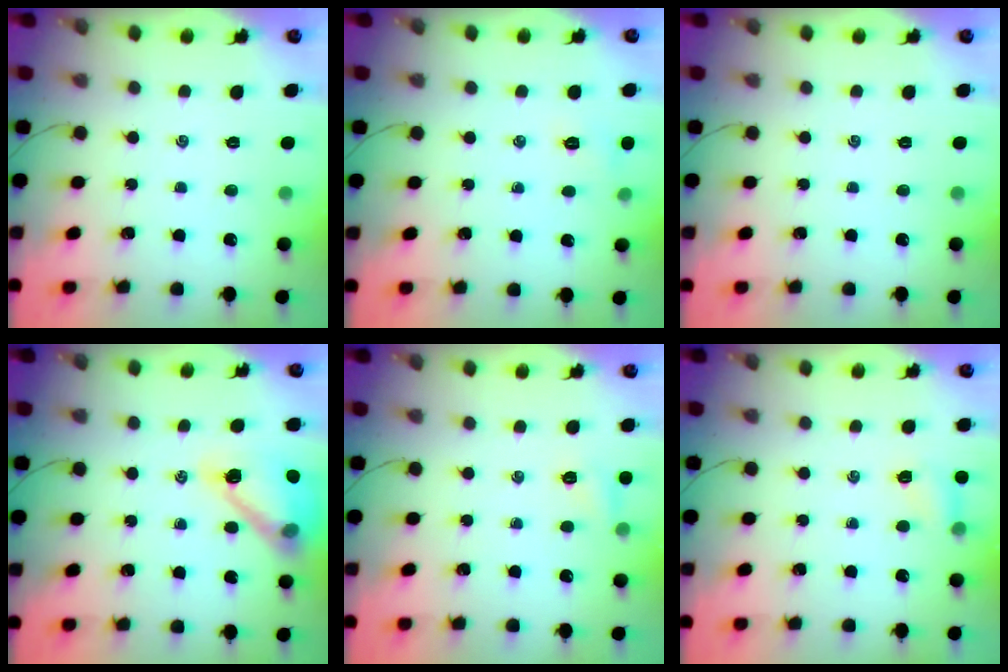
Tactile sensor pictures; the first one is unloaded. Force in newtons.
{"total": 5.2, "press": 5.0, "slide": 1.3}
{"total": 0.0}
{"total": 16.6, "press": 16.5, "slide": 2.1}
{"total": 4.5, "press": 4.4, "slide": 1.2}
{"total": 5.1, "press": 4.9, "slide": 1.1}